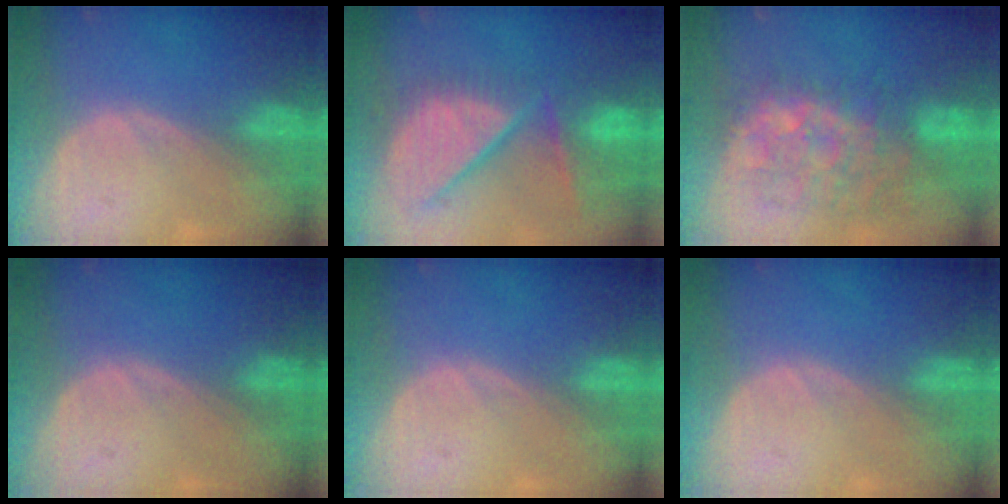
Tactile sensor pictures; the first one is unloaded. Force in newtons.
{"total": 13.0, "press": 10.9, "slide": 7.1}
{"total": 10.5, "press": 9.9, "slide": 3.4}
{"total": 0.0}
{"total": 0.0}
{"total": 0.0}